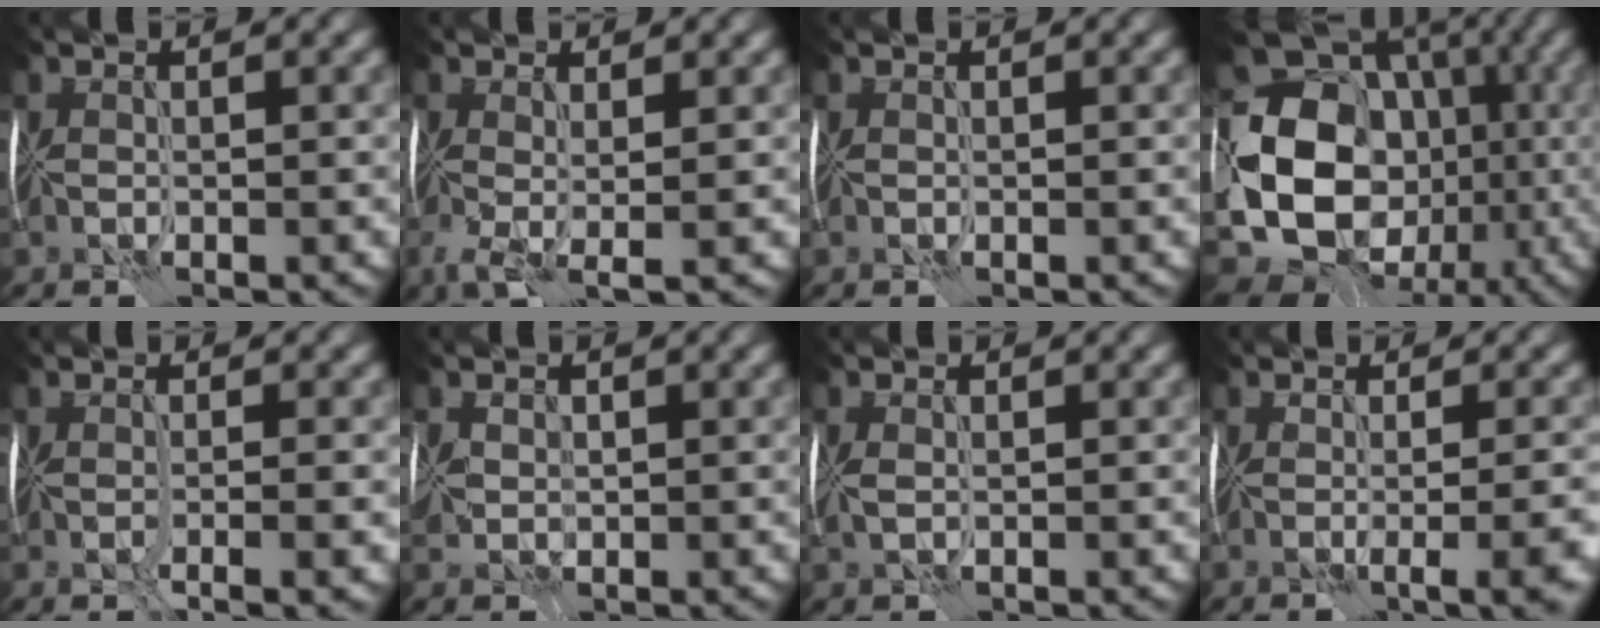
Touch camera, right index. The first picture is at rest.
{"total": 3.8, "force": [-0.8, 1.3, 3.5], "torque": [-0.071, -0.012, -0.014]}
{"total": 0.0}
{"total": 18.1, "force": [-2.7, 14.6, 10.3], "torque": [-0.185, -0.025, -0.036]}
{"total": 3.4, "force": [-1.1, 0.8, 3.2], "torque": [-0.052, -0.010, -0.016]}
{"total": 2.6, "force": [0.1, 2.1, 1.5], "torque": [-0.031, 0.000, 0.001]}
{"total": 1.1, "force": [-0.1, 0.7, 0.9], "torque": [-0.026, -0.001, 0.001]}
{"total": 6.4, "force": [-1.6, 2.2, 5.7], "torque": [-0.051, -0.011, -0.012]}